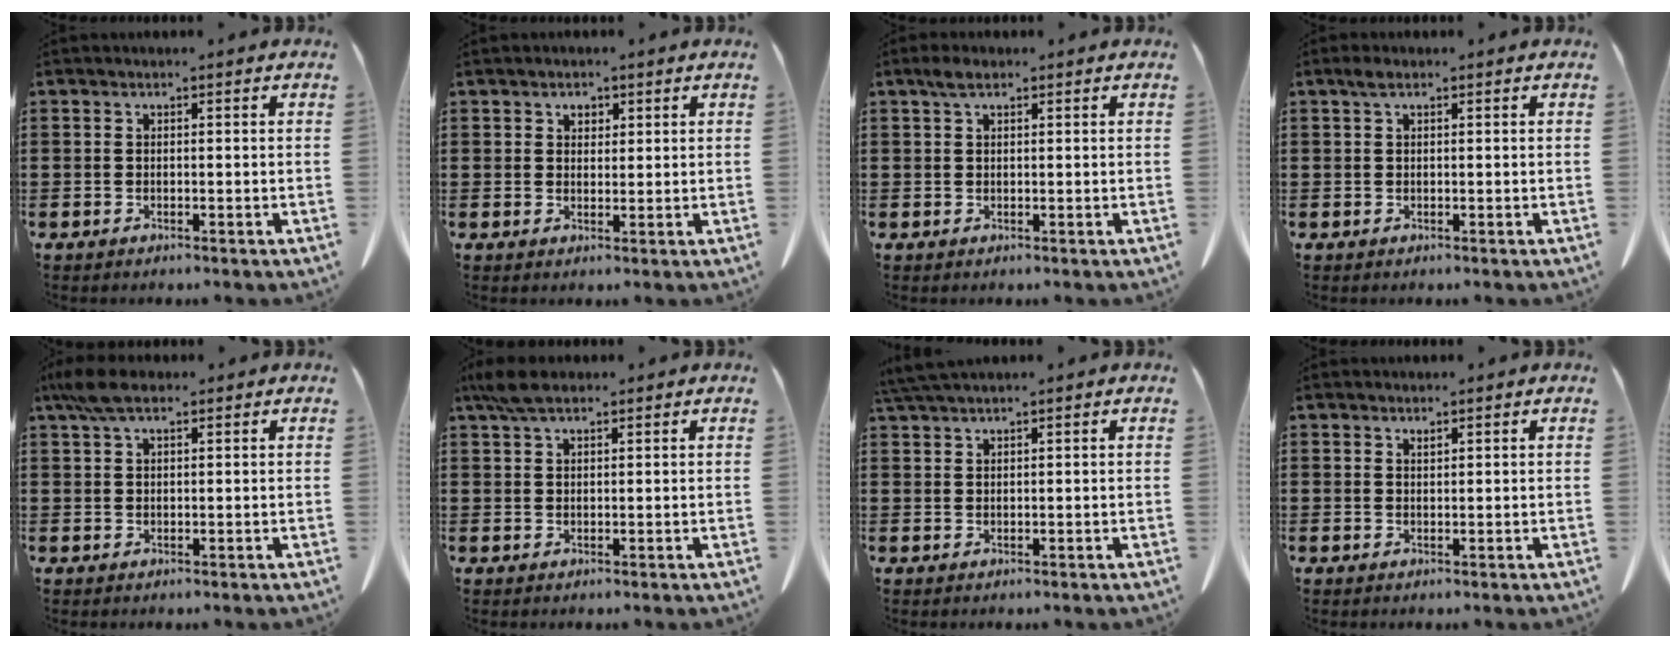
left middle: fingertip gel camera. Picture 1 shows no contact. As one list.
[{"total": 1.7, "force": [1.2, 1.0, 0.6], "torque": [-0.007, -0.001, 0.021]}, {"total": 1.9, "force": [1.1, 0.9, 1.3], "torque": [-0.031, 0.004, 0.021]}, {"total": 1.2, "force": [0.5, 0.6, 0.9], "torque": [-0.022, 0.001, 0.011]}, {"total": 4.5, "force": [2.7, 1.5, 3.2], "torque": [-0.071, 0.003, 0.052]}, {"total": 4.0, "force": [2.8, 1.3, 2.5], "torque": [-0.058, 0.004, 0.054]}, {"total": 2.7, "force": [2.3, 0.0, 1.4], "torque": [-0.034, -0.001, 0.045]}, {"total": 1.0, "force": [0.9, 0.2, 0.2], "torque": [-0.007, -0.003, 0.020]}]